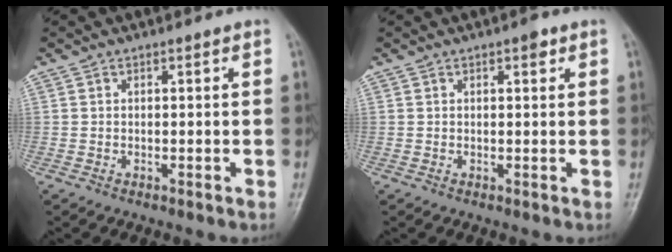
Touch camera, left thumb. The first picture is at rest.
{"total": 1.7, "force": [0.9, 0.7, 1.3], "torque": [-0.014, -0.001, 0.010]}